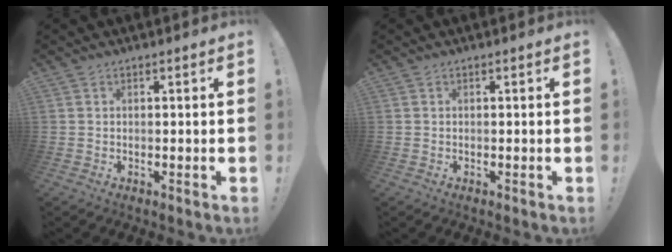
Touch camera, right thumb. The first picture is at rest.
{"total": 0.0}